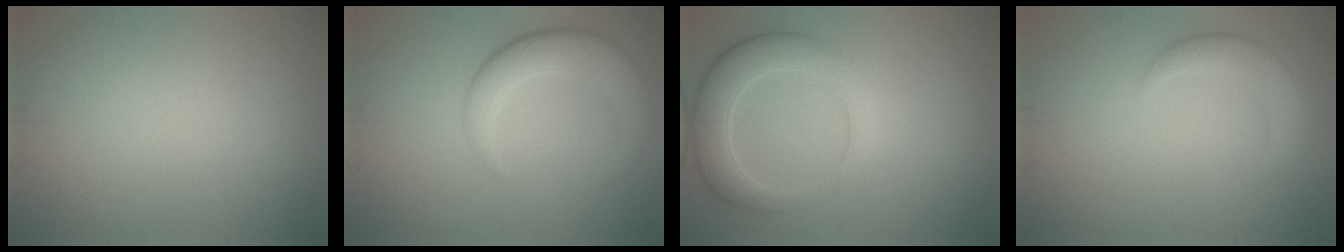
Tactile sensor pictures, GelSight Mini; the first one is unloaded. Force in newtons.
{"total": 4.8, "press": 4.8, "slide": 0.2}
{"total": 5.0, "press": 5.0, "slide": 0.5}
{"total": 3.0, "press": 3.0, "slide": 0.1}